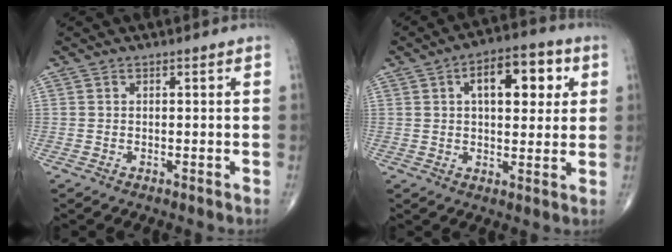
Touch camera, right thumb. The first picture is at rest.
{"total": 12.3, "force": [3.6, 6.2, 10.0], "torque": [-0.115, 0.010, 0.048]}